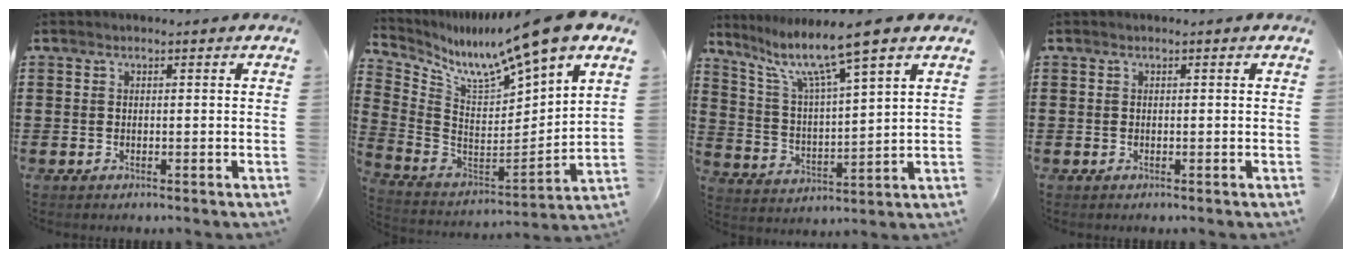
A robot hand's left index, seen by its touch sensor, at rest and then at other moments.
{"total": 11.6, "force": [10.0, 0.5, 5.9], "torque": [-0.131, -0.078, 0.159]}
{"total": 9.0, "force": [6.7, 0.4, 6.0], "torque": [-0.141, -0.033, 0.109]}
{"total": 0.0}